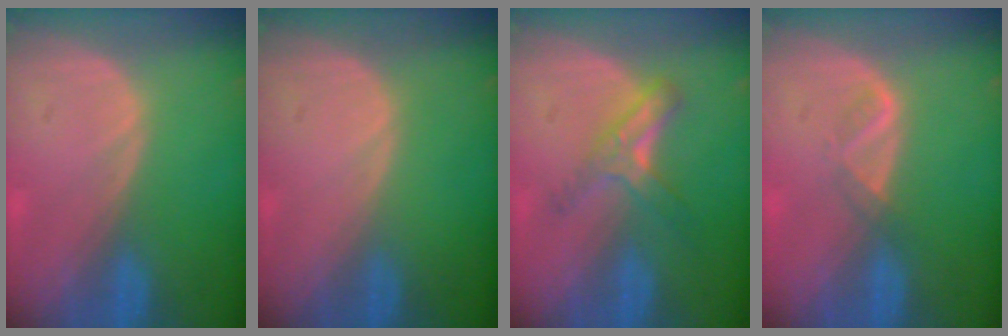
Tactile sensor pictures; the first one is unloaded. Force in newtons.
{"total": 0.0}
{"total": 5.5, "press": 4.9, "slide": 2.6}
{"total": 1.9, "press": 1.8, "slide": 0.7}